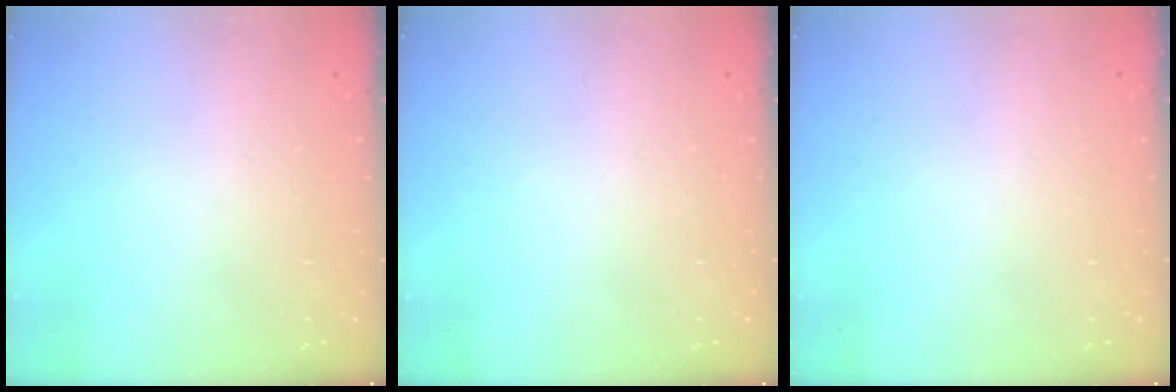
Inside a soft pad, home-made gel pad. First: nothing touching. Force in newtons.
{"total": 0.0}
{"total": 0.0}